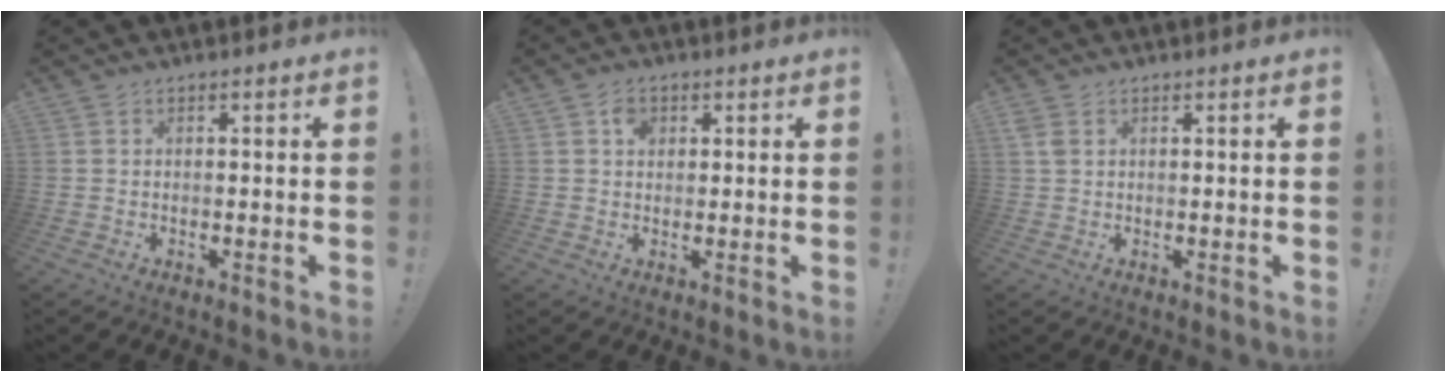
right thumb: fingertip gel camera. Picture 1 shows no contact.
{"total": 3.2, "force": [1.0, 2.6, 1.7], "torque": [-0.012, -0.004, 0.013]}
{"total": 2.0, "force": [0.9, 1.4, 1.2], "torque": [-0.020, 0.000, 0.015]}